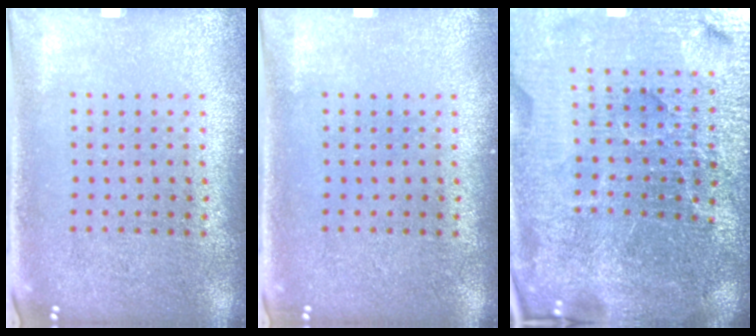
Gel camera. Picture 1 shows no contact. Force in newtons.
{"total": 0.5, "press": 0.5, "slide": 0.2}
{"total": 5.9, "press": 5.4, "slide": 2.4}